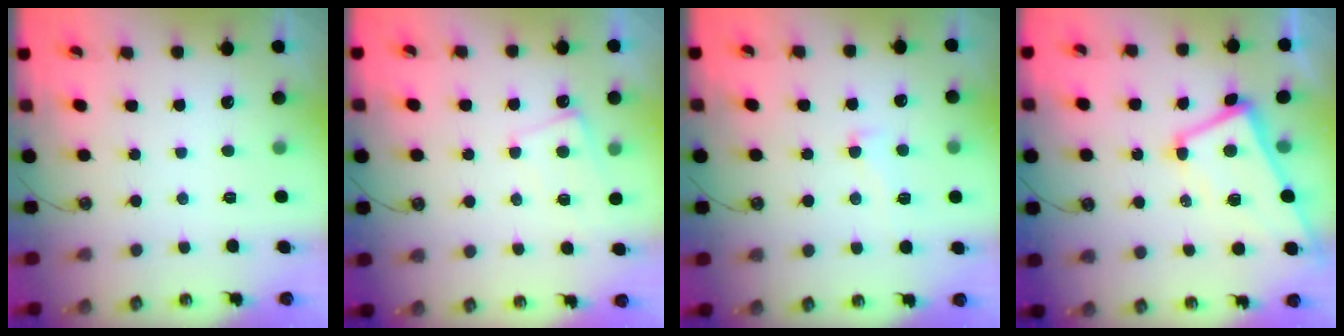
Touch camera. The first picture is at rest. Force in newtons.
{"total": 0.0}
{"total": 1.8, "press": 1.5, "slide": 1.0}
{"total": 1.1, "press": 0.7, "slide": 0.9}